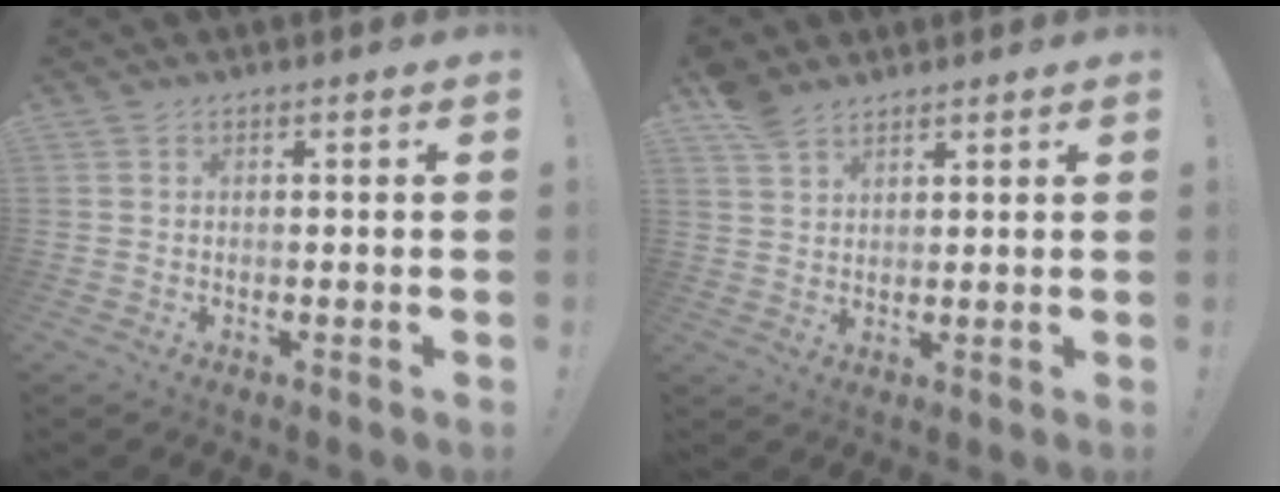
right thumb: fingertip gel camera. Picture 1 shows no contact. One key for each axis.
{"total": 5.4, "fx": 4.2, "fy": 2.9, "fz": 1.8, "tx": -0.030, "ty": -0.018, "tz": 0.081}